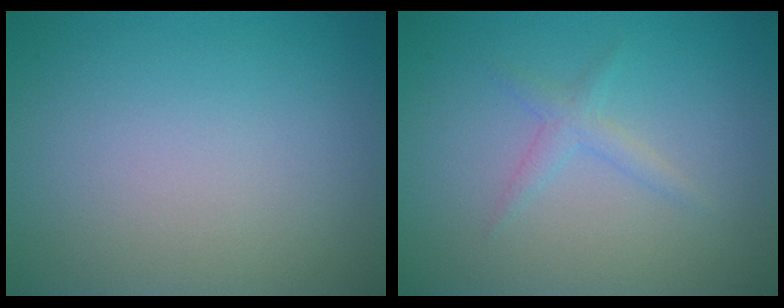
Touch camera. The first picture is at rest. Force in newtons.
{"total": 1.3, "press": 1.3, "slide": 0.0}